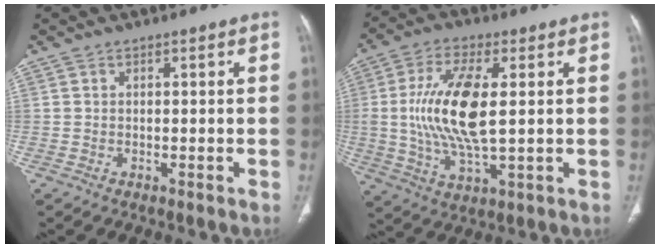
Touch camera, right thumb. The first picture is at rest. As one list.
[{"total": 14.9, "force": [1.3, 5.7, 13.7], "torque": [-0.284, -0.008, 0.026]}]